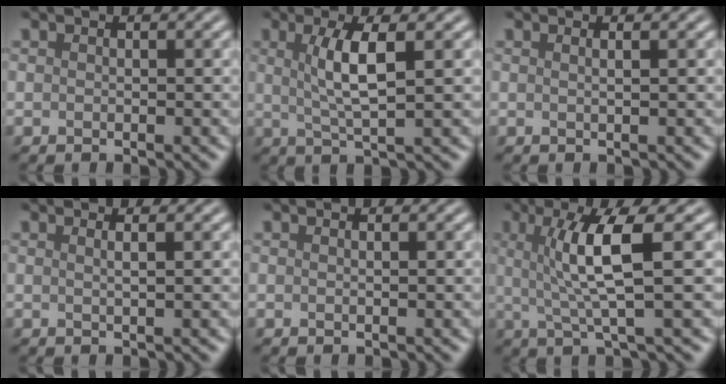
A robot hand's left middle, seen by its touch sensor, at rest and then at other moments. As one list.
[{"total": 4.1, "force": [0.9, 0.8, 3.9], "torque": [-0.076, -0.001, 0.019]}, {"total": 1.1, "force": [0.5, 0.5, 0.9], "torque": [-0.002, -0.001, -0.006]}, {"total": 1.5, "force": [0.6, 0.7, 1.2], "torque": [-0.005, 0.000, -0.007]}, {"total": 0.0}, {"total": 5.5, "force": [0.9, 0.9, 5.4], "torque": [-0.099, 0.004, 0.021]}]